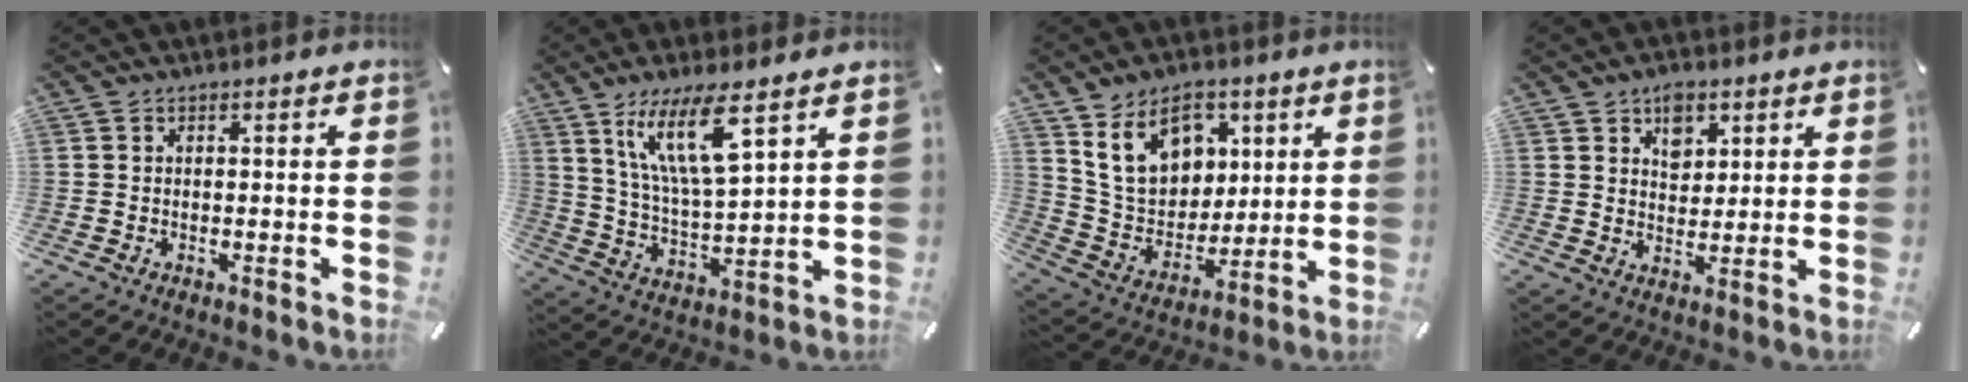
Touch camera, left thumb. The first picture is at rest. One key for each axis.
{"total": 14.0, "fx": 8.7, "fy": 3.5, "fz": 10.4, "tx": -0.221, "ty": -0.026, "tz": 0.149}
{"total": 15.3, "fx": 7.4, "fy": 11.3, "fz": 7.2, "tx": -0.134, "ty": -0.025, "tz": 0.144}
{"total": 5.5, "fx": 3.1, "fy": 4.1, "fz": 2.1, "tx": -0.014, "ty": -0.014, "tz": 0.050}